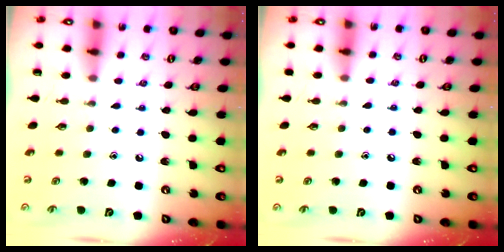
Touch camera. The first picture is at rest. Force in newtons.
{"total": 4.1, "press": 4.0, "slide": 0.7}